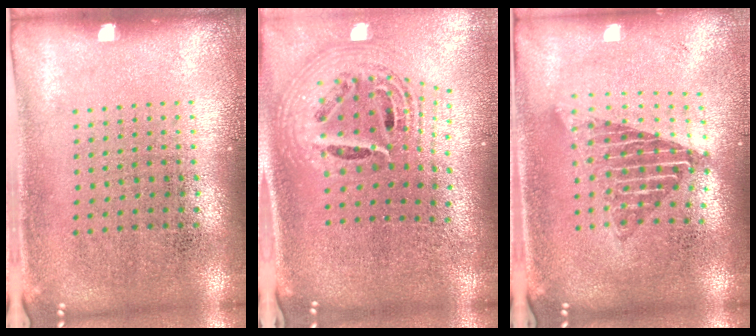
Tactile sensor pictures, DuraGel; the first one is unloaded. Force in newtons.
{"total": 2.7, "press": 1.8, "slide": 2.0}
{"total": 1.6, "press": 1.3, "slide": 0.9}